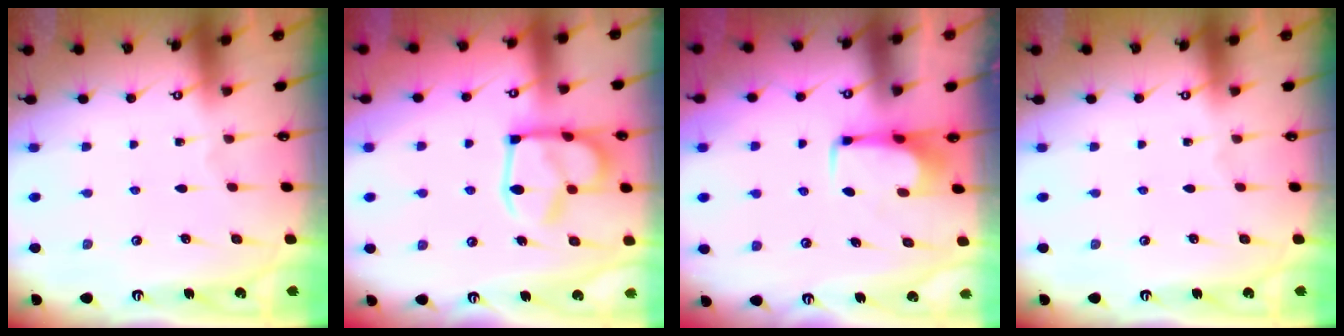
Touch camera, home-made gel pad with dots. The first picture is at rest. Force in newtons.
{"total": 16.0, "press": 15.9, "slide": 1.3}
{"total": 1.6, "press": 1.5, "slide": 0.5}
{"total": 0.0}